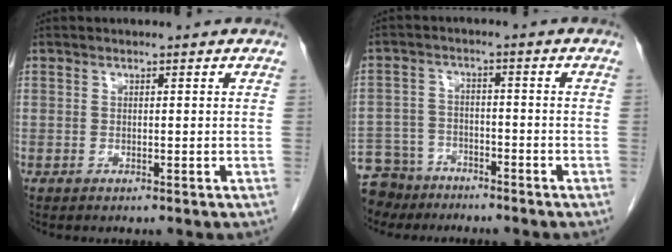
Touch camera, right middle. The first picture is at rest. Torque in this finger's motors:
{"motor_torque": [1.11, -1.03, 0.36, 0.03]}